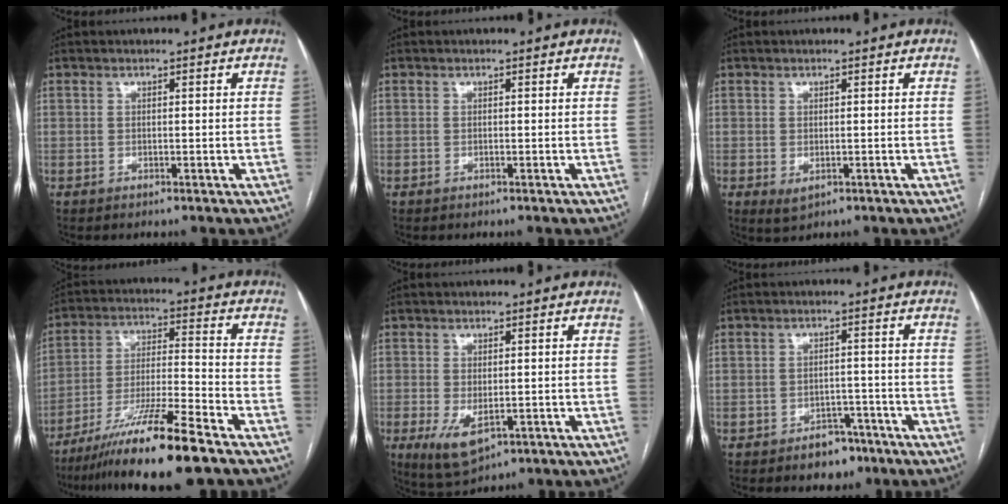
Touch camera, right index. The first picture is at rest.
{"total": 0.0}
{"total": 2.0, "force": [-0.6, 1.2, 1.5], "torque": [-0.025, -0.005, 0.001]}
{"total": 15.1, "force": [-10.6, -0.2, 10.7], "torque": [-0.206, -0.032, -0.190]}
{"total": 6.1, "force": [-2.1, 2.8, 5.0], "torque": [-0.092, -0.015, -0.022]}
{"total": 4.8, "force": [-3.3, 2.9, 1.9], "torque": [-0.020, 0.008, -0.042]}